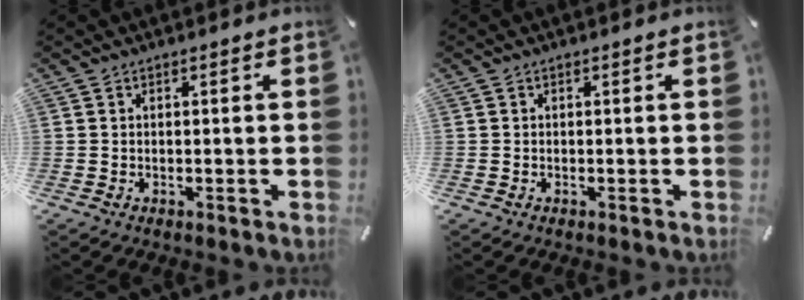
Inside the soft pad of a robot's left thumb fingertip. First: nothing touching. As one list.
[{"total": 0.0}]